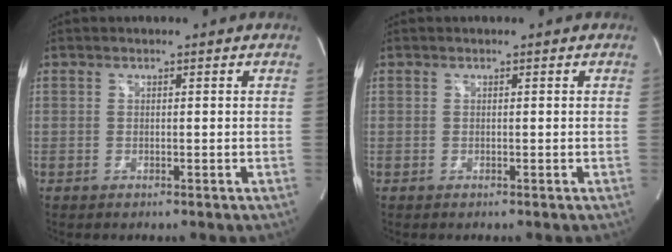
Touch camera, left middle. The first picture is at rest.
{"total": 0.0}